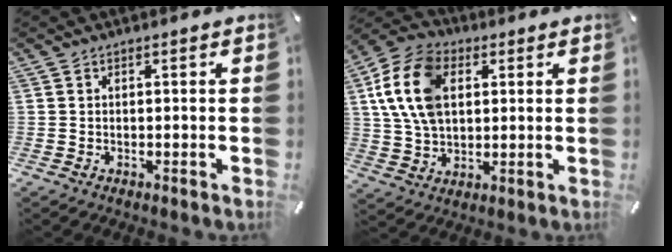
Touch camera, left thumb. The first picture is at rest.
{"total": 14.9, "force": [3.8, 10.5, 9.8], "torque": [-0.227, 0.014, 0.068]}